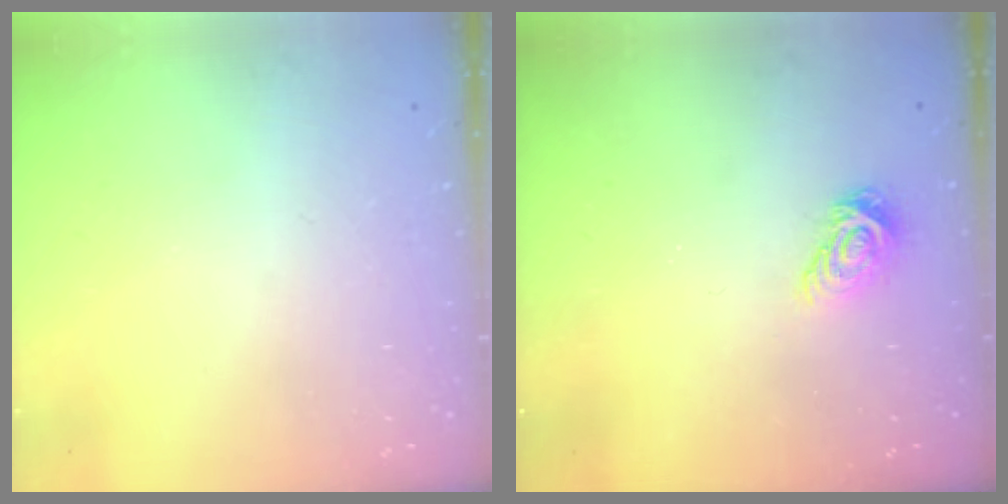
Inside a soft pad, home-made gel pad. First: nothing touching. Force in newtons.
{"total": 7.4, "press": 7.4, "slide": 0.2}